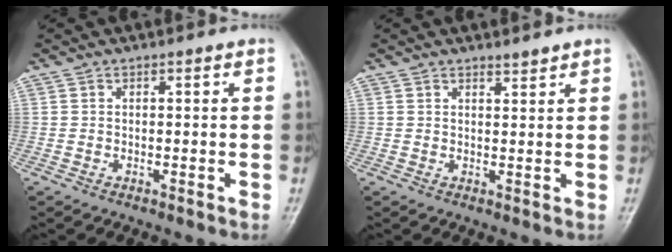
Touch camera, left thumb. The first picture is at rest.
{"total": 1.5, "force": [1.4, 0.1, 0.5], "torque": [-0.004, -0.014, 0.024]}